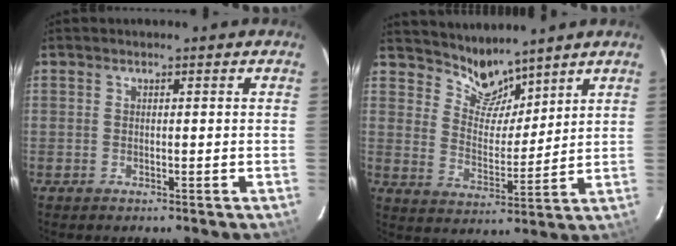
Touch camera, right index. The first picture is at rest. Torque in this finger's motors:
{"motor_torque": [-0.36, 0.41, -0.06, -0.02]}